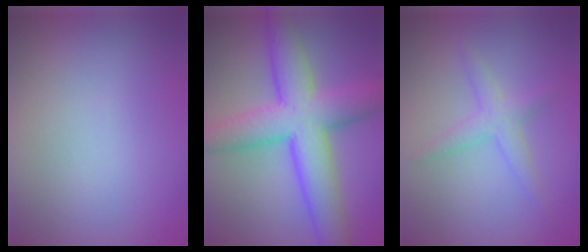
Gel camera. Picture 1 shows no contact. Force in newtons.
{"total": 8.4, "press": 8.4, "slide": 0.1}
{"total": 2.1, "press": 2.1, "slide": 0.1}